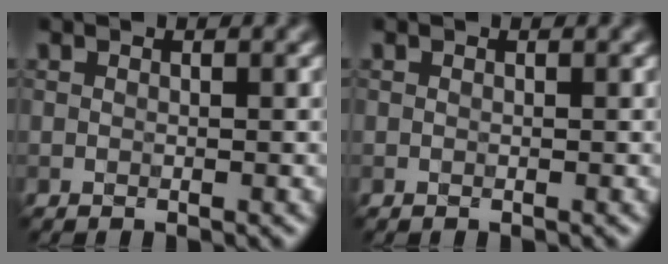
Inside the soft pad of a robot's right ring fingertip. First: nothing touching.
{"total": 0.0}